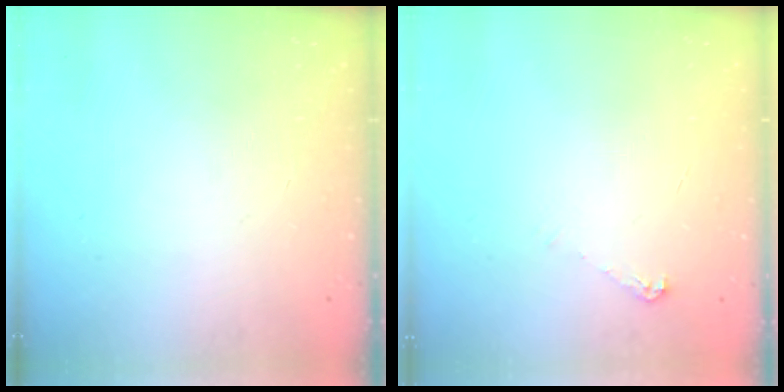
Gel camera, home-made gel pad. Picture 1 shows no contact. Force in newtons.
{"total": 5.0, "press": 5.0, "slide": 0.6}